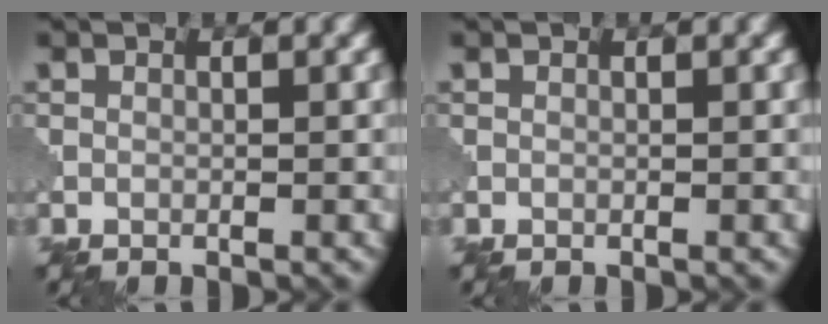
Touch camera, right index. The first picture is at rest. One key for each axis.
{"total": 0.0}